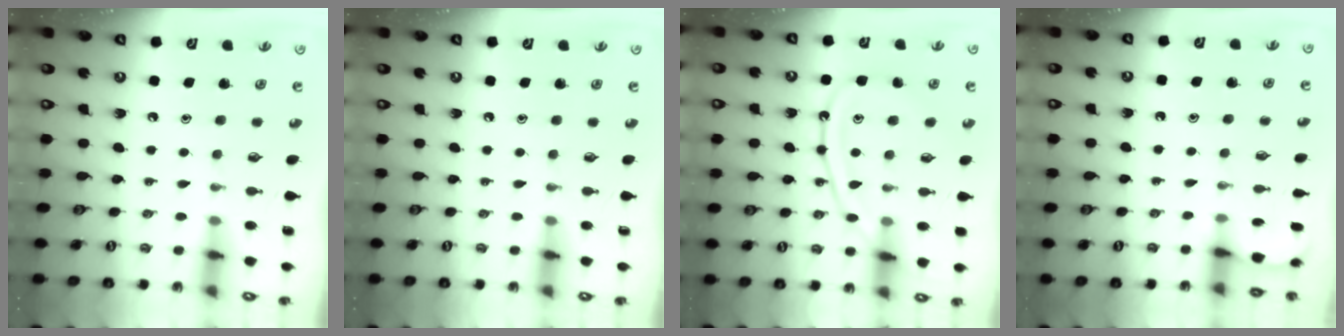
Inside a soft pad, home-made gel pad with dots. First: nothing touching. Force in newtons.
{"total": 0.0}
{"total": 13.8, "press": 13.7, "slide": 1.3}
{"total": 2.5, "press": 2.5, "slide": 0.3}